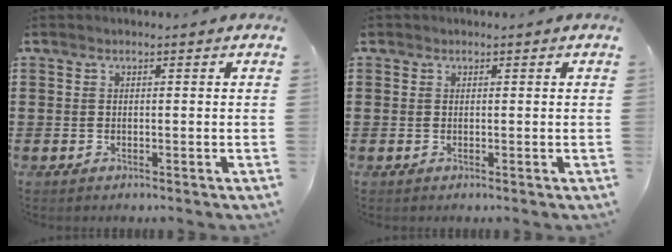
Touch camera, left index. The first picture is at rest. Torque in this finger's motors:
{"motor_torque": [0.07, -0.01, 0.01, 0.01]}